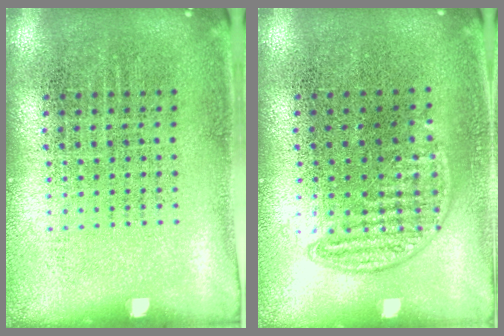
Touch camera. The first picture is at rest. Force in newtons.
{"total": 0.8, "press": 0.7, "slide": 0.4}